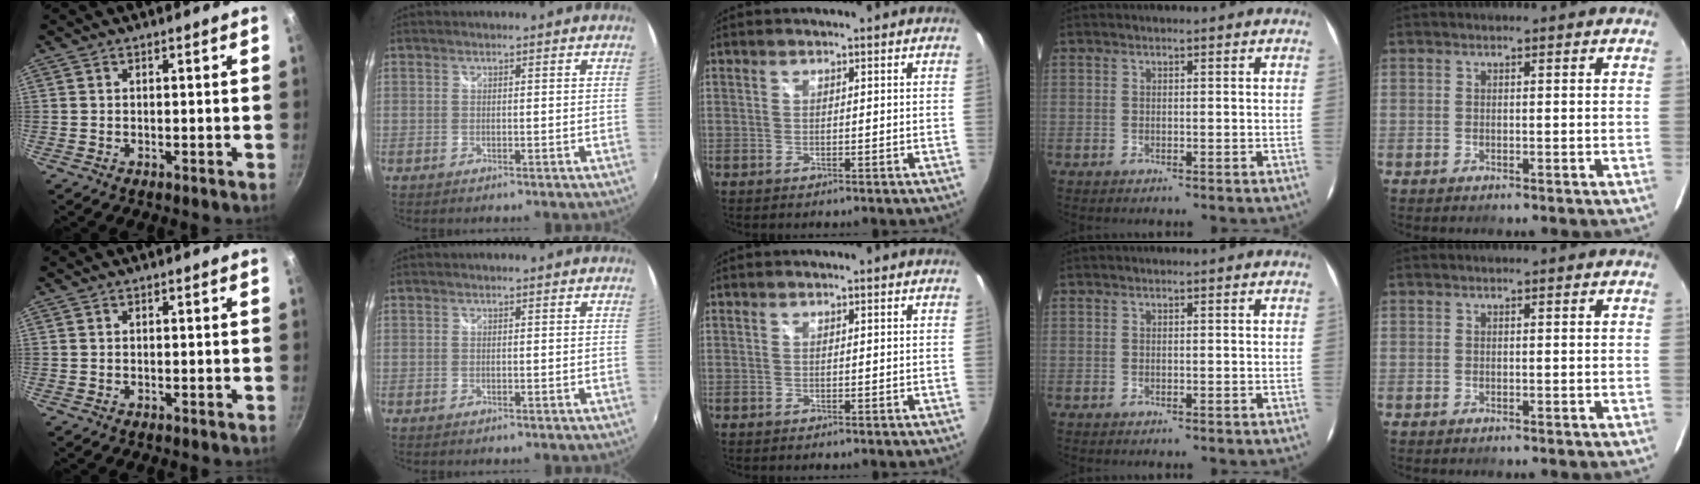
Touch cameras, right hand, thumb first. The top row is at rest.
{}